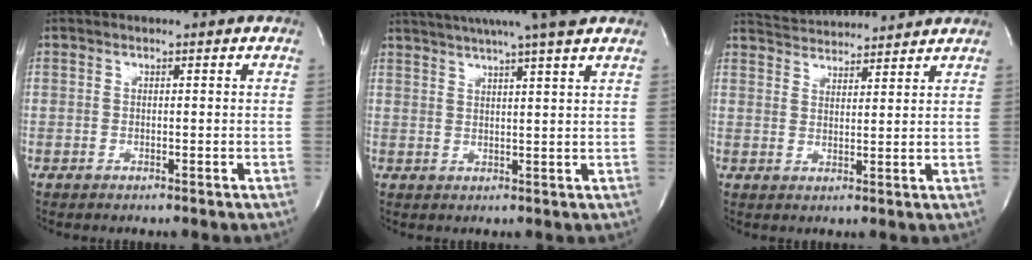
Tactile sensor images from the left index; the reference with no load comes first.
{"total": 13.2, "force": [11.0, -0.8, 7.2], "torque": [-0.126, 0.013, 0.144]}
{"total": 9.2, "force": [8.9, 0.6, 1.9], "torque": [-0.044, 0.020, 0.134]}